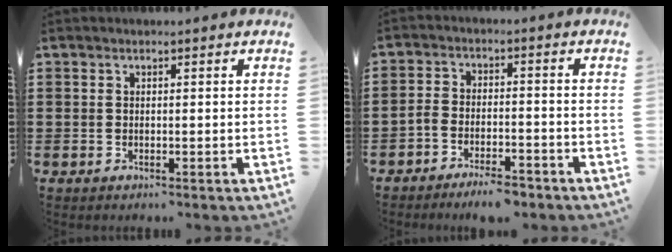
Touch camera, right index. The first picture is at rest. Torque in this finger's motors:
{"motor_torque": [1.62, 0.52, 0.38, 0.07]}